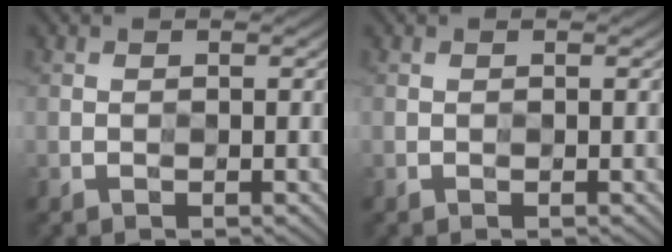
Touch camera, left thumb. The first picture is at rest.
{"total": 0.0}